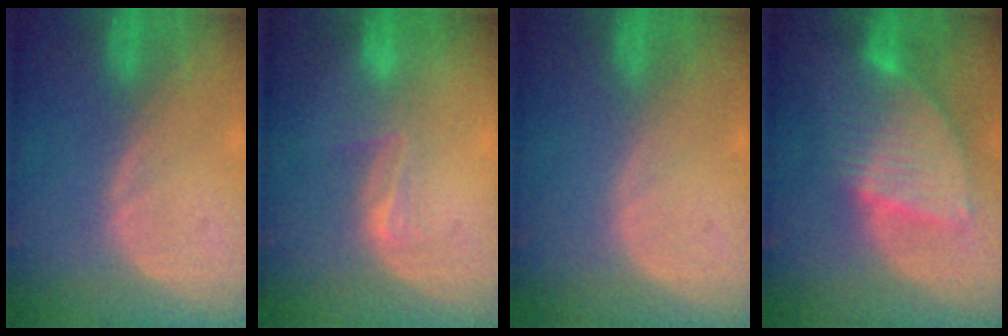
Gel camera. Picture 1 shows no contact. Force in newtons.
{"total": 2.7, "press": 2.3, "slide": 1.5}
{"total": 0.0}
{"total": 8.7, "press": 7.5, "slide": 4.4}